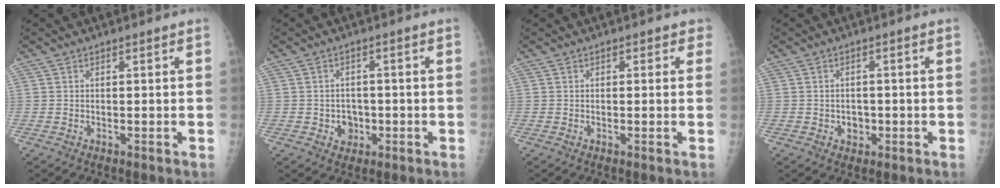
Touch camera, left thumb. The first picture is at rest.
{"total": 3.5, "force": [-1.1, 3.1, 1.3], "torque": [0.003, 0.007, -0.013]}
{"total": 1.4, "force": [0.6, 1.1, 0.6], "torque": [0.018, 0.002, -0.001]}
{"total": 2.4, "force": [-0.8, 2.1, 1.0], "torque": [0.001, 0.005, -0.006]}